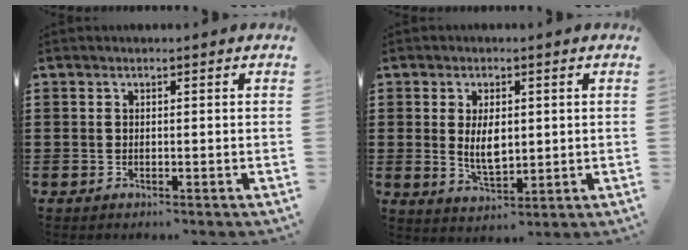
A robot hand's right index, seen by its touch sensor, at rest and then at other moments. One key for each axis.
{"total": 5.3, "fx": 0.5, "fy": 2.6, "fz": 4.6, "tx": -0.092, "ty": -0.001, "tz": 0.005}